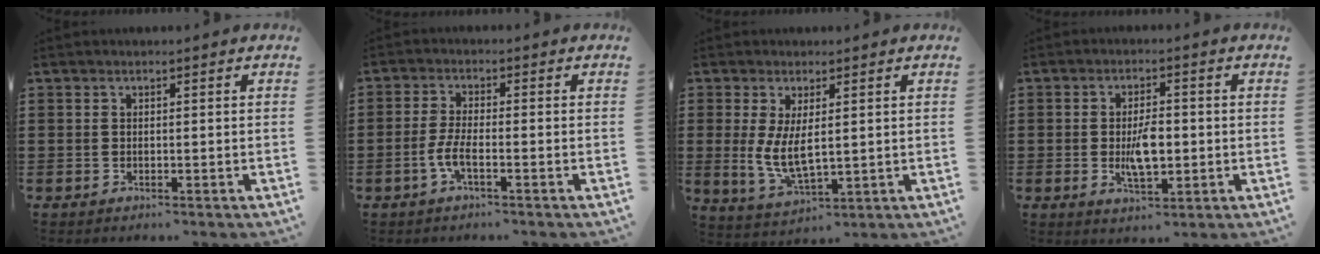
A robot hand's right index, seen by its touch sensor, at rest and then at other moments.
{"total": 3.8, "force": [-1.7, 0.7, 3.3], "torque": [-0.078, -0.006, -0.037]}
{"total": 5.6, "force": [0.8, 2.3, 5.0], "torque": [-0.104, -0.005, 0.011]}
{"total": 5.9, "force": [-0.7, 2.6, 5.3], "torque": [-0.099, -0.004, -0.016]}